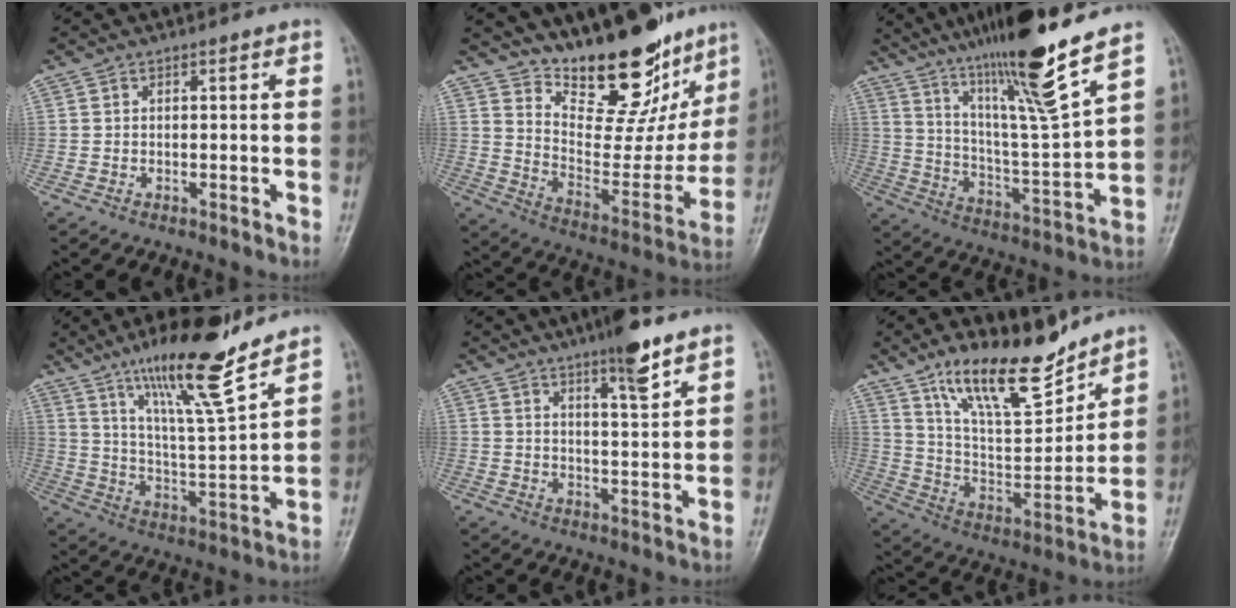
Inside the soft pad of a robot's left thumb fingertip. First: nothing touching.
{"total": 22.2, "force": [17.2, 8.9, 10.7], "torque": [-0.110, -0.114, 0.263]}
{"total": 19.0, "force": [13.7, -0.1, 13.2], "torque": [-0.210, -0.070, 0.241]}
{"total": 16.3, "force": [11.8, 1.7, 11.0], "torque": [-0.180, -0.071, 0.209]}
{"total": 7.8, "force": [5.4, 1.1, 5.5], "torque": [-0.079, -0.033, 0.084]}
{"total": 17.4, "force": [12.9, 5.6, 10.2], "torque": [-0.134, -0.081, 0.235]}